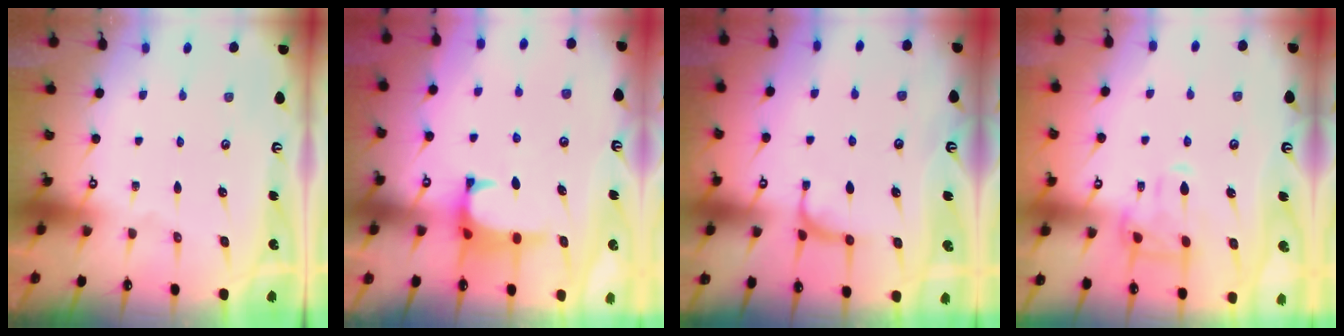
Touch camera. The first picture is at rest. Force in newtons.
{"total": 0.9, "press": 0.7, "slide": 0.7}
{"total": 1.0, "press": 0.9, "slide": 0.5}
{"total": 4.2, "press": 4.0, "slide": 1.5}